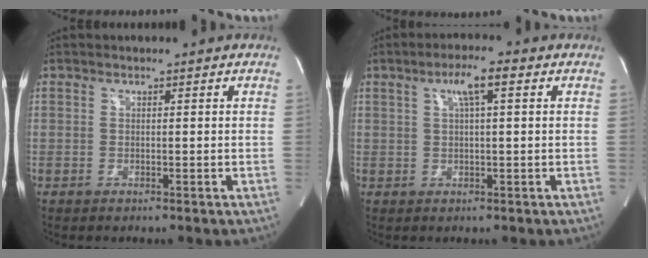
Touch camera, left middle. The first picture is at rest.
{"total": 4.6, "force": [1.8, 0.4, 4.3], "torque": [-0.077, 0.012, 0.030]}